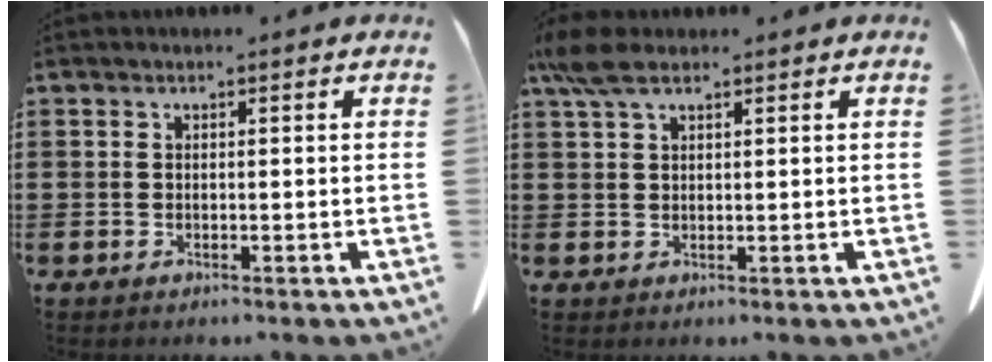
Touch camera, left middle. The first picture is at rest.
{"total": 4.2, "force": [2.5, 1.6, 3.1], "torque": [-0.075, 0.001, 0.044]}